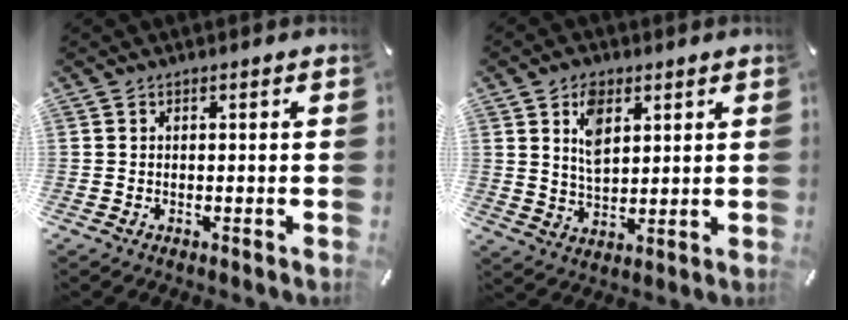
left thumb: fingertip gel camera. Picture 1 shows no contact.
{"total": 7.6, "force": [3.3, 5.0, 4.6], "torque": [-0.080, 0.000, 0.060]}